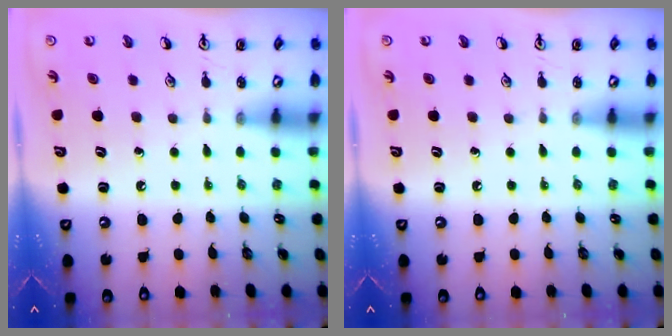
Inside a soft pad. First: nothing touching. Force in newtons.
{"total": 0.0}